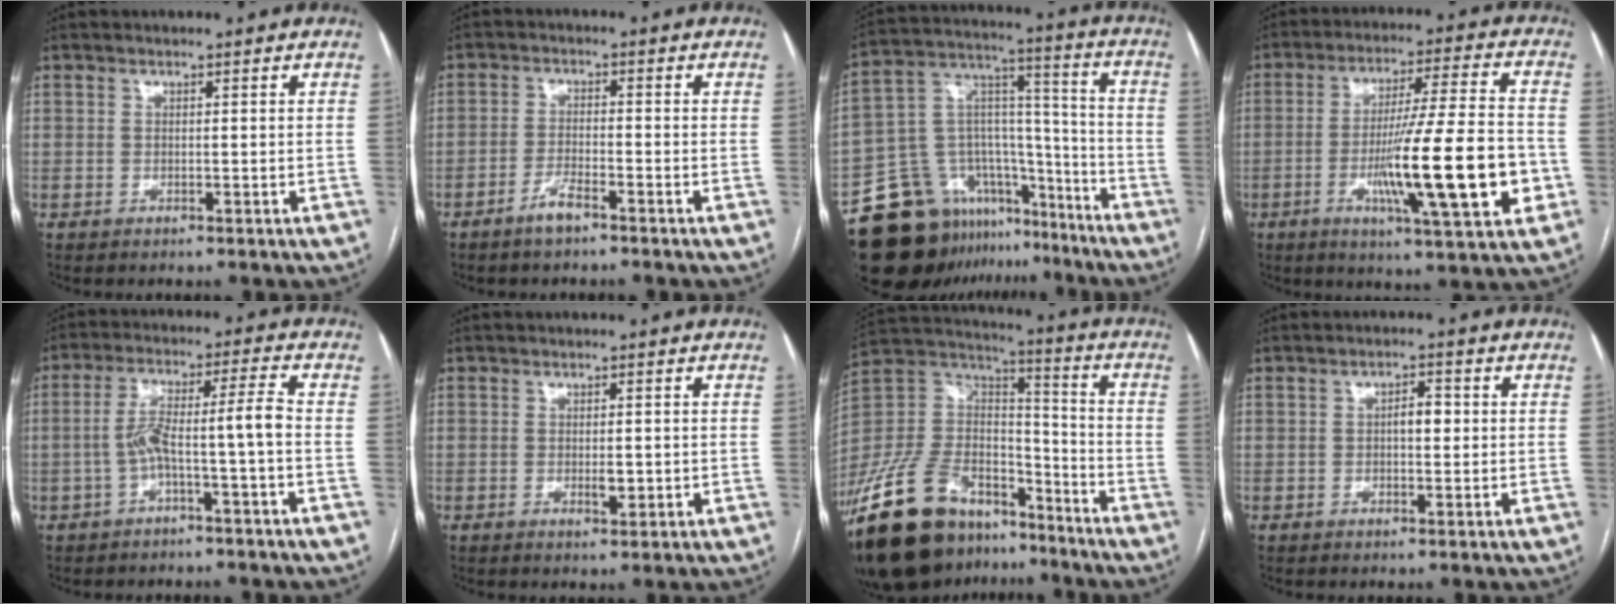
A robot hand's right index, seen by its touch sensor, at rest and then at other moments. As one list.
[{"total": 3.4, "force": [-2.5, 0.5, 2.2], "torque": [-0.042, 0.000, -0.049]}, {"total": 20.0, "force": [-15.1, 11.6, 5.9], "torque": [-0.099, 0.095, -0.240]}, {"total": 18.5, "force": [-4.6, 1.0, 17.9], "torque": [-0.284, -0.010, -0.071]}, {"total": 7.1, "force": [-2.1, -0.4, 6.7], "torque": [-0.126, 0.035, -0.033]}, {"total": 2.2, "force": [-0.4, 0.8, 2.0], "torque": [-0.035, -0.002, -0.003]}, {"total": 26.2, "force": [-18.2, 13.2, 13.3], "torque": [-0.329, 0.006, -0.324]}, {"total": 2.7, "force": [0.1, 1.1, 2.4], "torque": [-0.036, 0.008, -0.001]}]